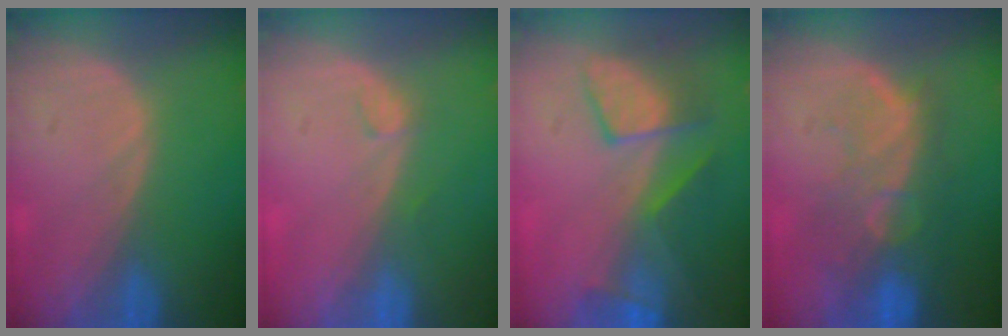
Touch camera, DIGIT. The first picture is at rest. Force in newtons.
{"total": 1.3, "press": 1.1, "slide": 0.5}
{"total": 8.0, "press": 7.5, "slide": 2.5}
{"total": 10.1, "press": 8.6, "slide": 5.3}